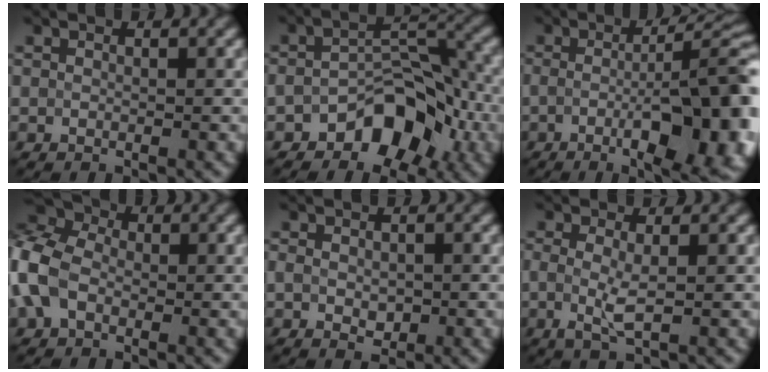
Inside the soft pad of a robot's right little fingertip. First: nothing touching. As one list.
[{"total": 6.4, "force": [-3.3, 3.7, 4.0], "torque": [-0.044, 0.009, -0.059]}, {"total": 12.3, "force": [-2.3, 3.6, 11.6], "torque": [-0.136, 0.001, -0.024]}, {"total": 7.1, "force": [-0.9, 5.1, 4.8], "torque": [-0.133, 0.013, -0.035]}, {"total": 2.0, "force": [-0.4, 1.3, 1.5], "torque": [-0.031, -0.007, 0.000]}, {"total": 2.1, "force": [-0.1, 0.4, 2.1], "torque": [-0.048, -0.006, 0.000]}]